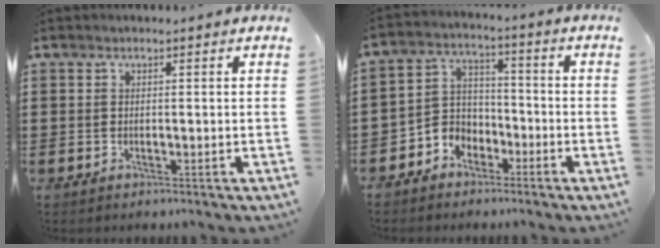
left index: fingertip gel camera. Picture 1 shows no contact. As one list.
[{"total": 4.8, "force": [-3.4, 3.5, 0.2], "torque": [-0.023, 0.004, -0.072]}]